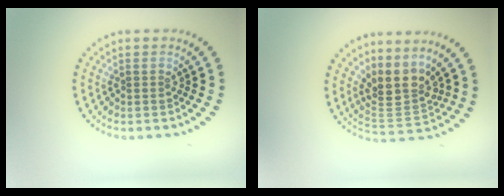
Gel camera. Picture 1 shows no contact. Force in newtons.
{"total": 3.9, "press": 3.0, "slide": 2.5}